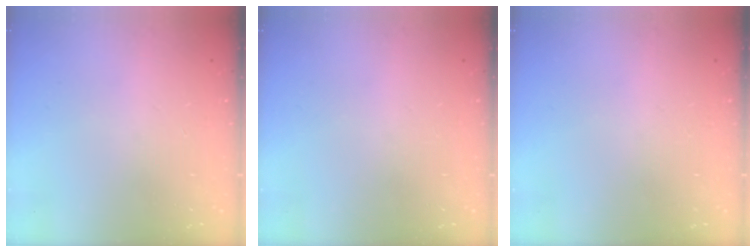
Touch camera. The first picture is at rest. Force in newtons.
{"total": 0.0}
{"total": 0.0}